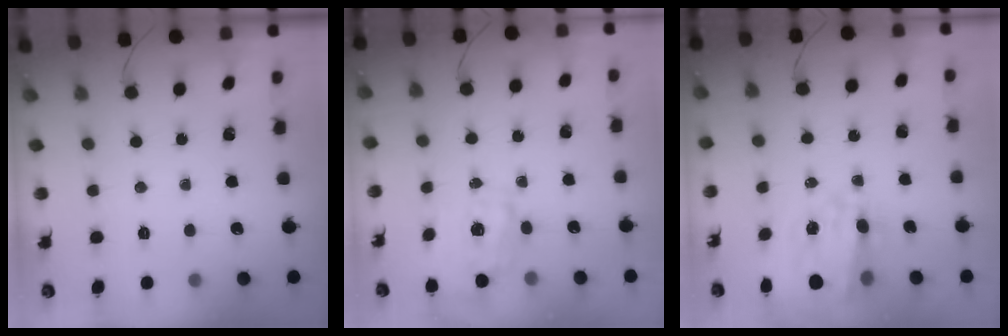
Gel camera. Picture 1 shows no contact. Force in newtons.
{"total": 1.7, "press": 1.6, "slide": 0.5}
{"total": 15.8, "press": 15.3, "slide": 3.8}